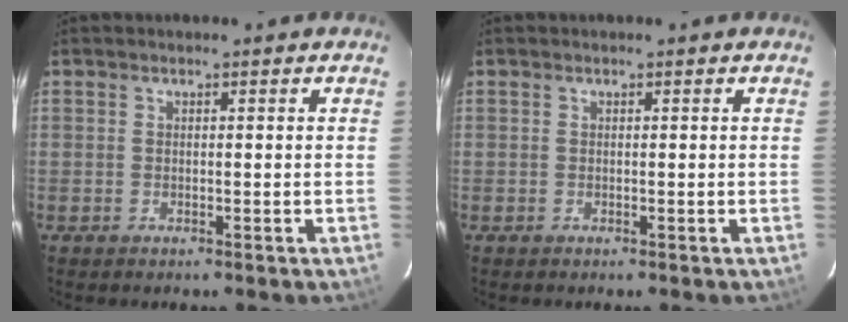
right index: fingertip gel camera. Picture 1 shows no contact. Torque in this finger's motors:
{"motor_torque": [0.02, 0.02, 0.01, -0.01]}